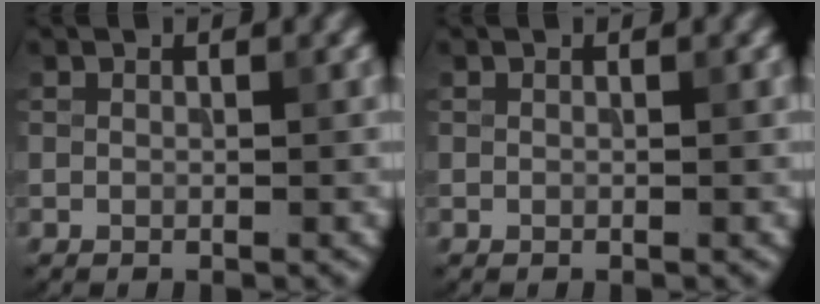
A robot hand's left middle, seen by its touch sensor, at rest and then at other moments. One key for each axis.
{"total": 0.0}